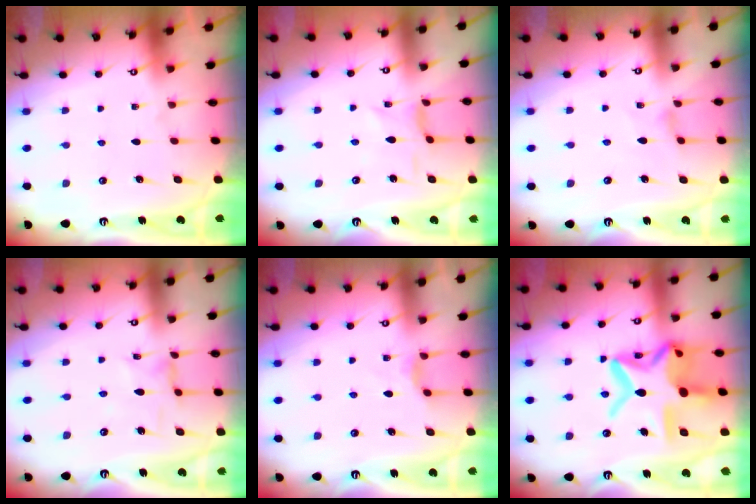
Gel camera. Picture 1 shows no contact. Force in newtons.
{"total": 0.6, "press": 0.6, "slide": 0.2}
{"total": 2.2, "press": 2.2, "slide": 0.3}
{"total": 2.0, "press": 2.0, "slide": 0.2}
{"total": 3.8, "press": 3.8, "slide": 0.6}
{"total": 21.1, "press": 21.1, "slide": 1.7}